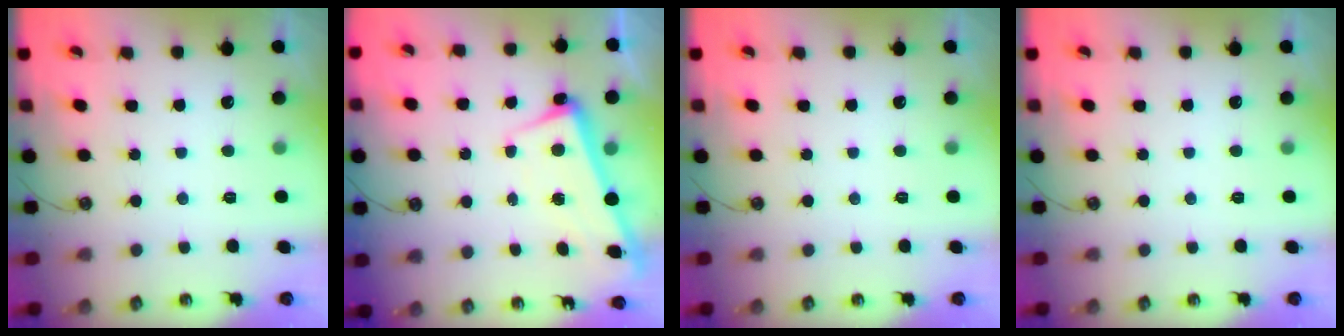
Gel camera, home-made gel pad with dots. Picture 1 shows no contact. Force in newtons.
{"total": 2.2, "press": 2.0, "slide": 0.8}
{"total": 0.0}
{"total": 0.0}